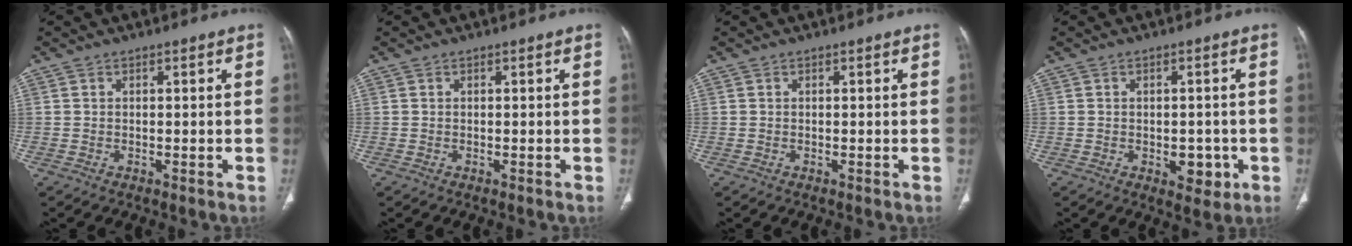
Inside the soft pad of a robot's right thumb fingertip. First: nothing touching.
{"total": 0.0}
{"total": 0.0}
{"total": 4.8, "force": [-1.3, 3.0, 3.5], "torque": [-0.021, 0.001, -0.009]}